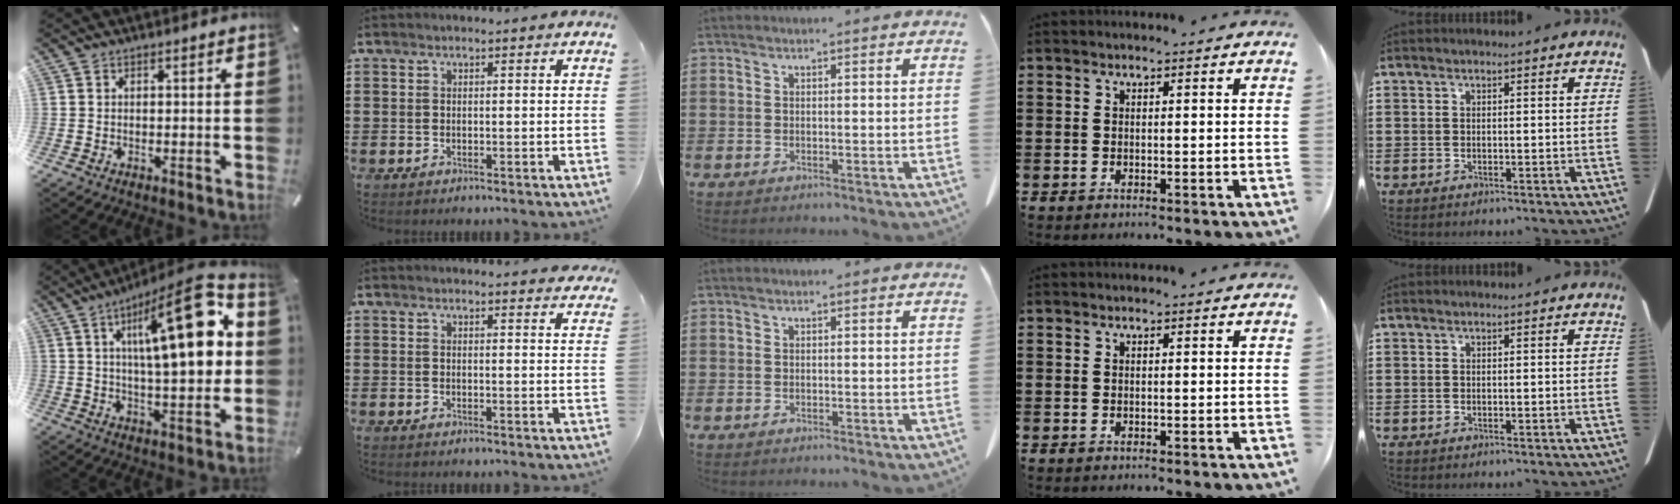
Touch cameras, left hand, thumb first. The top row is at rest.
{"thumb": {"total": 23.8, "force": [7.2, 8.5, 21.0], "torque": [-0.318, -0.032, 0.096]}, "index": {"total": 1.9, "force": [1.8, 0.1, 0.5], "torque": [-0.005, -0.003, 0.033]}}